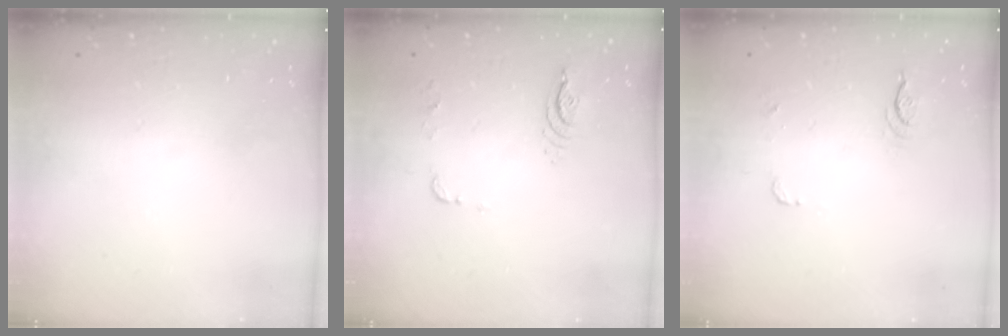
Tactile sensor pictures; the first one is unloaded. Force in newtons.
{"total": 6.7, "press": 6.7, "slide": 0.5}
{"total": 14.3, "press": 5.9, "slide": 13.1}